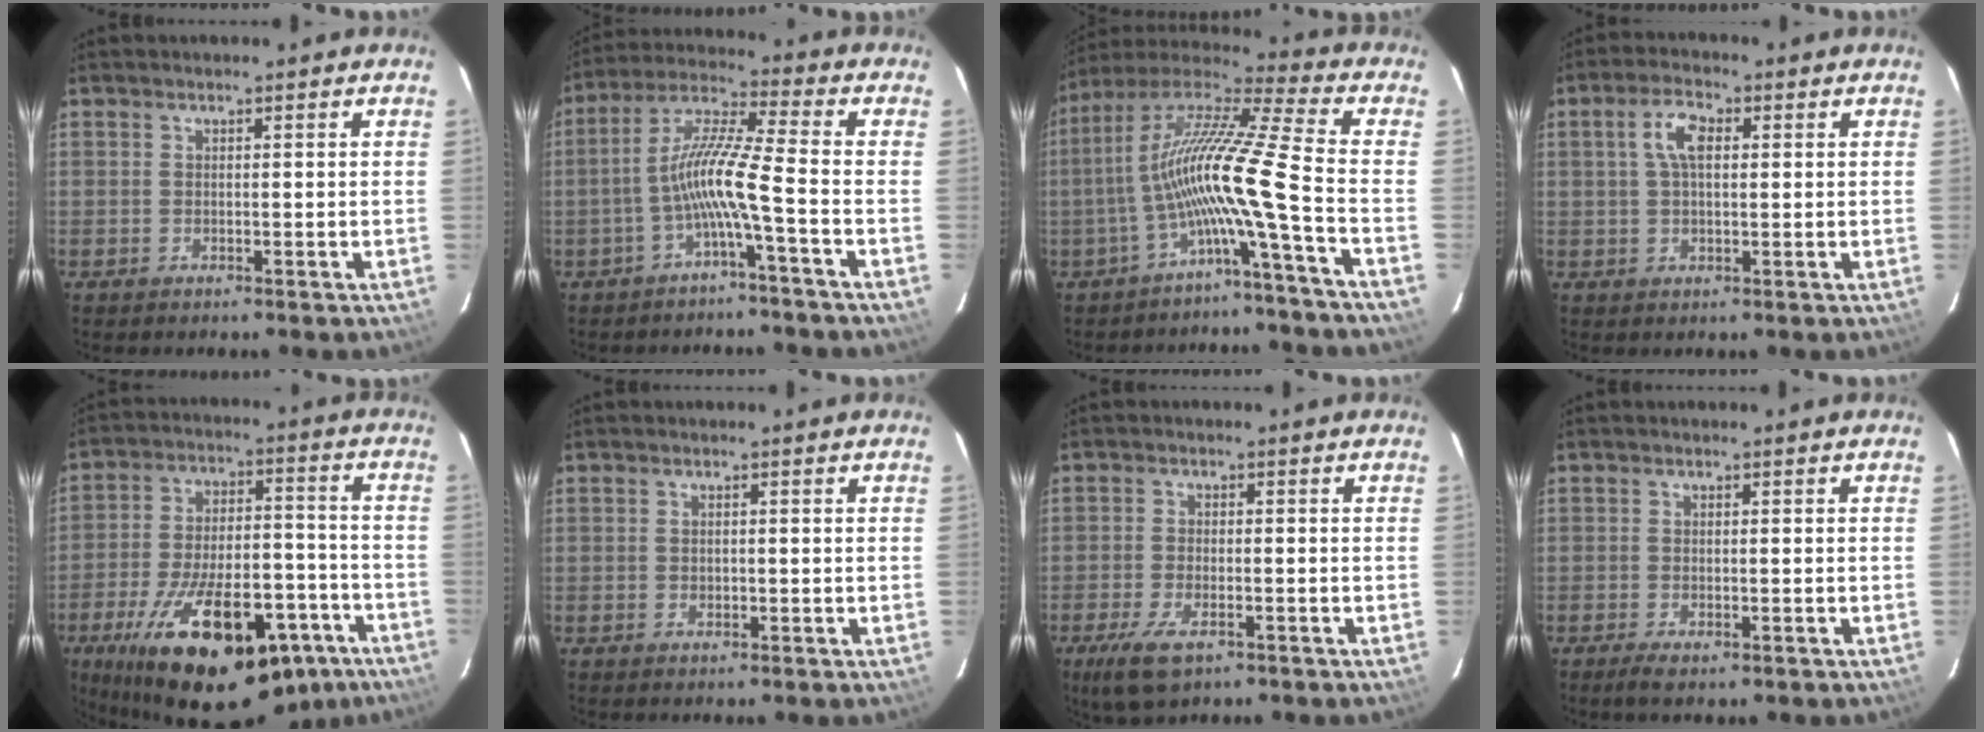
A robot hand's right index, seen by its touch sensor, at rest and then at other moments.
{"total": 8.6, "force": [-3.4, -0.7, 7.9], "torque": [-0.172, 0.013, -0.065]}
{"total": 13.7, "force": [-4.7, -1.8, 12.7], "torque": [-0.217, -0.002, -0.093]}
{"total": 5.1, "force": [1.1, 2.5, 4.3], "torque": [-0.082, 0.014, 0.022]}
{"total": 29.0, "force": [-18.0, 12.4, 19.1], "torque": [-0.324, -0.006, -0.250]}
{"total": 0.8, "force": [-0.2, 0.6, 0.5], "torque": [-0.008, 0.001, -0.002]}
{"total": 7.0, "force": [-4.0, 3.1, 4.9], "torque": [-0.120, -0.020, -0.074]}
{"total": 2.5, "force": [-1.4, 0.9, 1.8], "torque": [-0.038, -0.008, -0.023]}